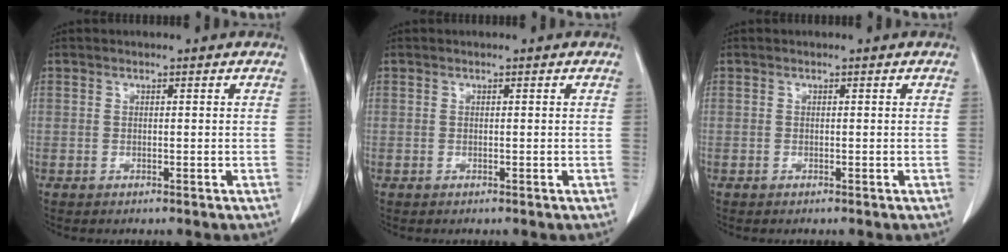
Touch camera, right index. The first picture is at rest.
{"total": 0.0}
{"total": 0.0}